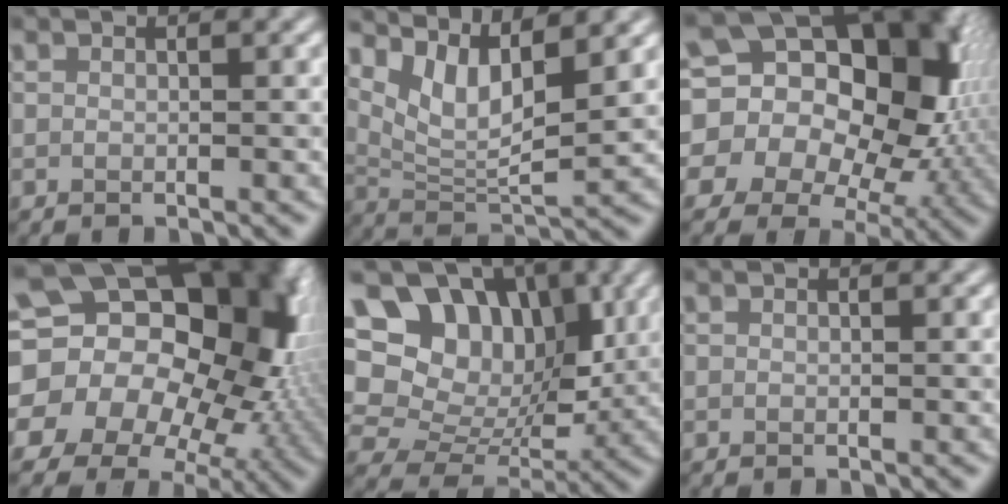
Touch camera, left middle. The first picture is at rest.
{"total": 6.2, "force": [3.6, 2.1, 4.6], "torque": [-0.090, -0.014, 0.072]}
{"total": 19.3, "force": [2.9, 15.0, 11.8], "torque": [-0.178, 0.029, 0.032]}
{"total": 22.2, "force": [0.8, 17.3, 13.9], "torque": [-0.187, 0.023, -0.021]}
{"total": 16.7, "force": [7.8, 11.8, 9.0], "torque": [-0.186, 0.063, 0.130]}
{"total": 0.0}